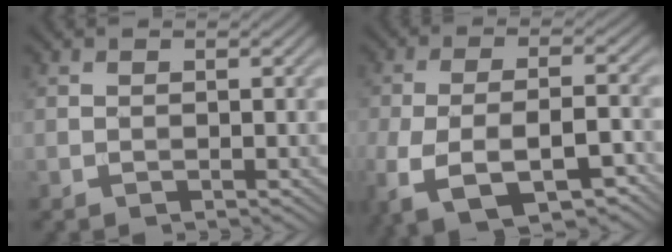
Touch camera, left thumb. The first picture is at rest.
{"total": 11.0, "force": [-5.6, 4.5, 8.3], "torque": [-0.171, -0.017, -0.098]}